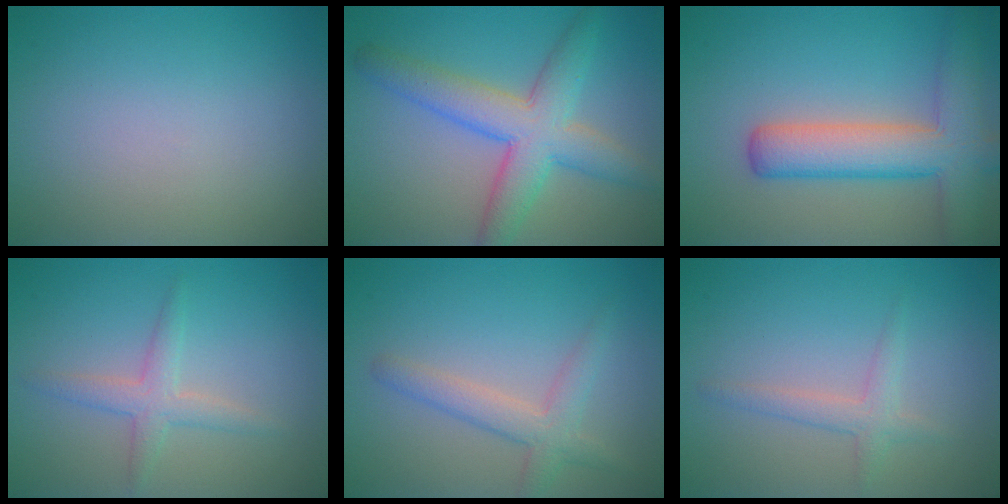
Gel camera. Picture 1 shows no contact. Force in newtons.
{"total": 6.3, "press": 6.3, "slide": 0.2}
{"total": 7.2, "press": 7.2, "slide": 0.4}
{"total": 2.4, "press": 2.4, "slide": 0.0}
{"total": 3.0, "press": 3.0, "slide": 0.1}
{"total": 1.2, "press": 1.2, "slide": 0.1}